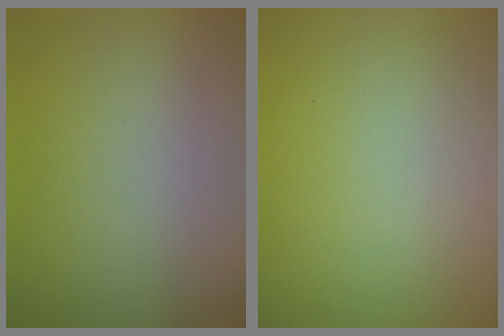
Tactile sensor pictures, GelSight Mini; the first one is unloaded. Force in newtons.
{"total": 0.0}